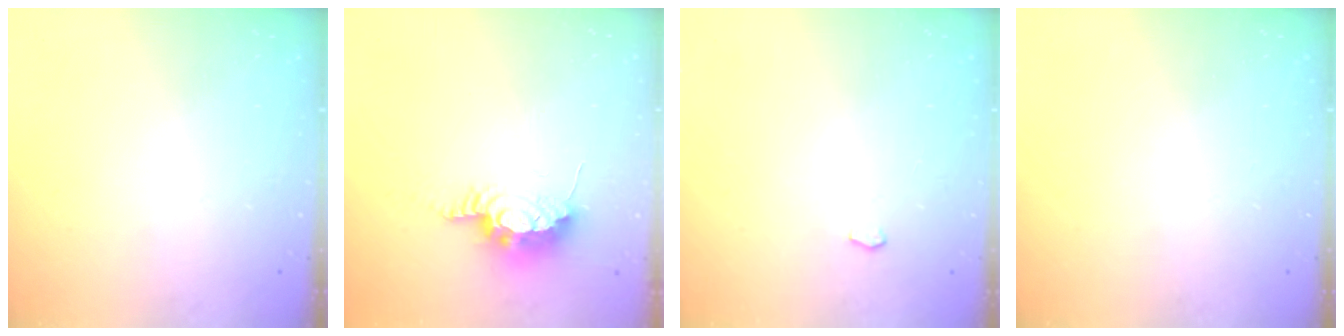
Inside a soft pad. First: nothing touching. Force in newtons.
{"total": 8.7, "press": 8.7, "slide": 0.8}
{"total": 2.0, "press": 1.9, "slide": 0.3}
{"total": 0.0}